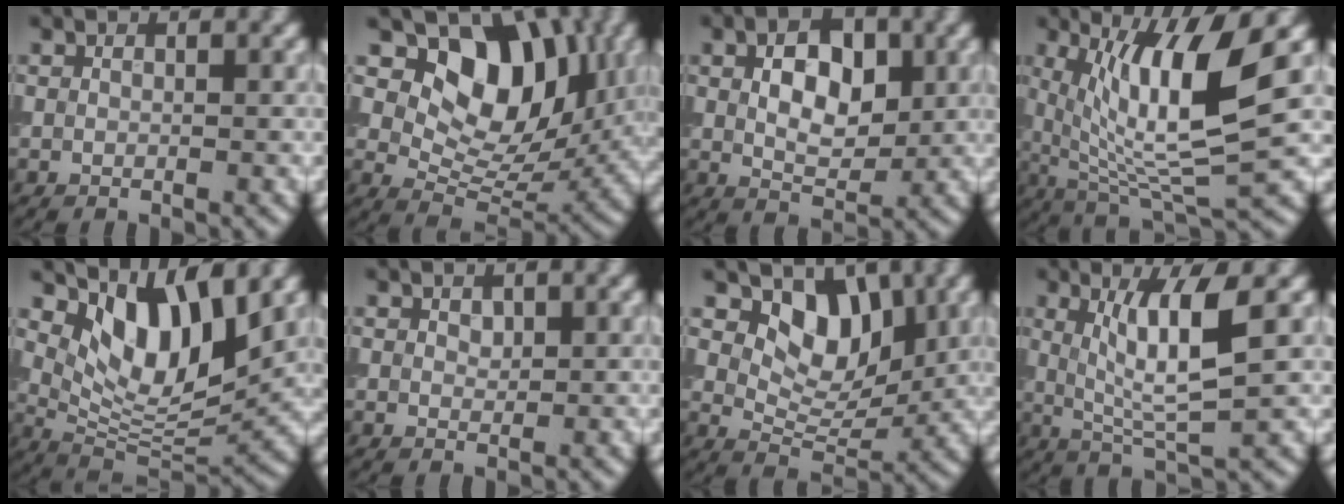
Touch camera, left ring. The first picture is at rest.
{"total": 10.1, "force": [3.7, 6.6, 6.7], "torque": [-0.087, -0.009, 0.056]}
{"total": 5.0, "force": [1.0, 3.1, 3.8], "torque": [-0.062, 0.001, 0.014]}
{"total": 11.1, "force": [2.8, 2.8, 10.3], "torque": [-0.183, -0.009, 0.058]}
{"total": 8.0, "force": [4.2, 3.2, 6.1], "torque": [-0.106, -0.017, 0.077]}
{"total": 0.7, "force": [0.4, 0.5, 0.3], "torque": [-0.005, -0.003, 0.008]}
{"total": 5.5, "force": [2.6, 3.5, 3.4], "torque": [-0.048, -0.013, 0.036]}
{"total": 6.2, "force": [1.7, 1.1, 5.9], "torque": [-0.107, -0.007, 0.034]}